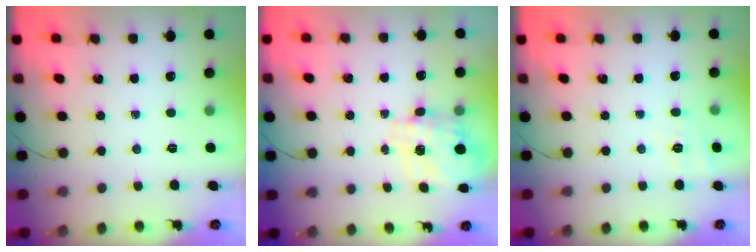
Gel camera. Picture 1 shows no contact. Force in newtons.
{"total": 10.2, "press": 10.2, "slide": 1.0}
{"total": 5.8, "press": 5.5, "slide": 1.9}